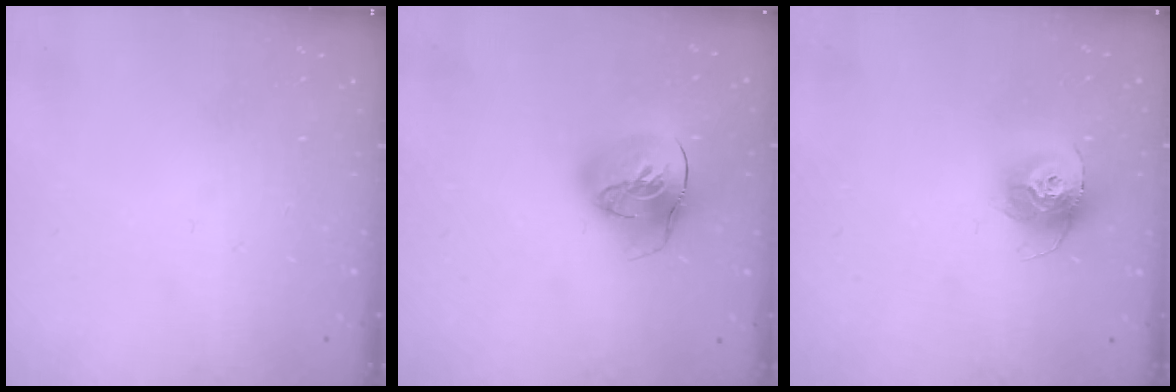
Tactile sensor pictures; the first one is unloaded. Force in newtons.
{"total": 18.0, "press": 17.9, "slide": 2.5}
{"total": 12.6, "press": 12.6, "slide": 1.1}